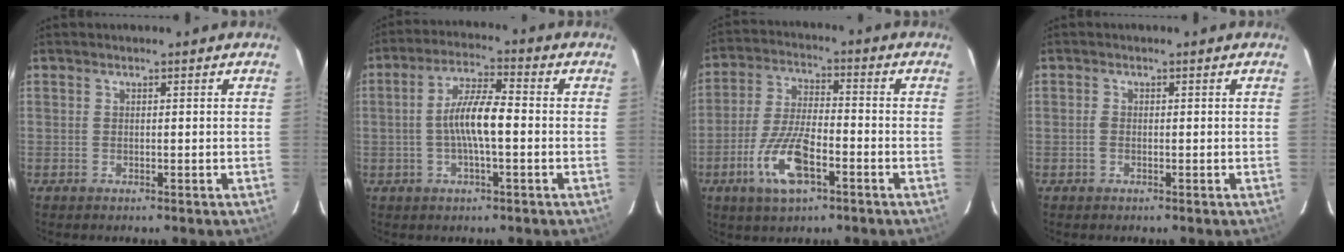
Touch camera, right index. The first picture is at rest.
{"total": 8.1, "force": [-1.1, 1.5, 7.8], "torque": [-0.153, 0.009, -0.022]}
{"total": 11.6, "force": [-5.4, 4.0, 9.5], "torque": [-0.201, -0.008, -0.100]}
{"total": 1.0, "force": [-0.3, 0.6, 0.7], "torque": [-0.016, 0.003, -0.008]}